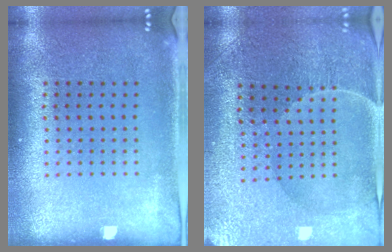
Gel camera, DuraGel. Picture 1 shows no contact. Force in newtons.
{"total": 1.5, "press": 1.5, "slide": 0.1}